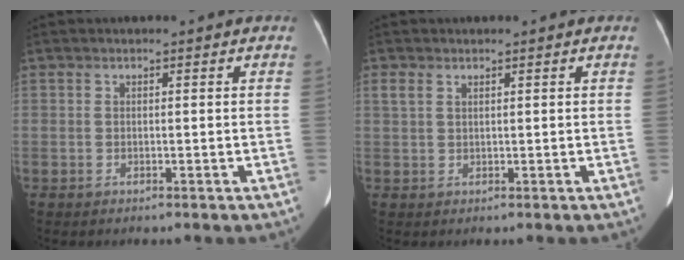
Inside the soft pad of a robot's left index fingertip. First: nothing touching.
{"total": 1.6, "force": [0.9, 0.8, 1.0], "torque": [-0.030, 0.017, 0.024]}